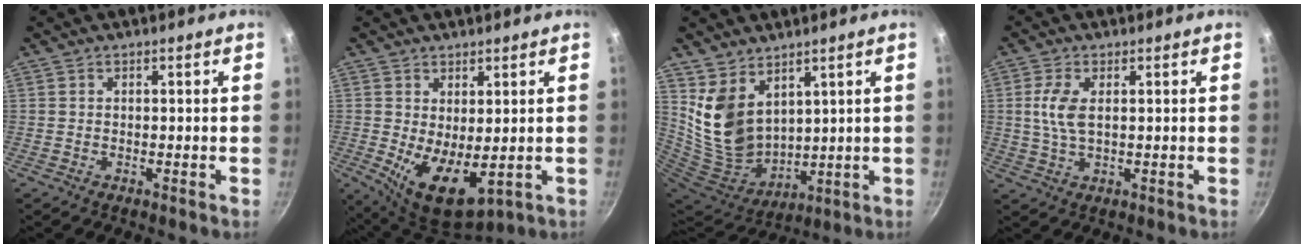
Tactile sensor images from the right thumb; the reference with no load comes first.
{"total": 10.4, "force": [-0.1, 5.2, 9.0], "torque": [-0.129, -0.024, 0.016]}
{"total": 12.8, "force": [6.6, 8.3, 7.2], "torque": [-0.117, -0.064, 0.152]}
{"total": 5.3, "force": [0.9, 2.5, 4.6], "torque": [-0.099, 0.002, 0.017]}